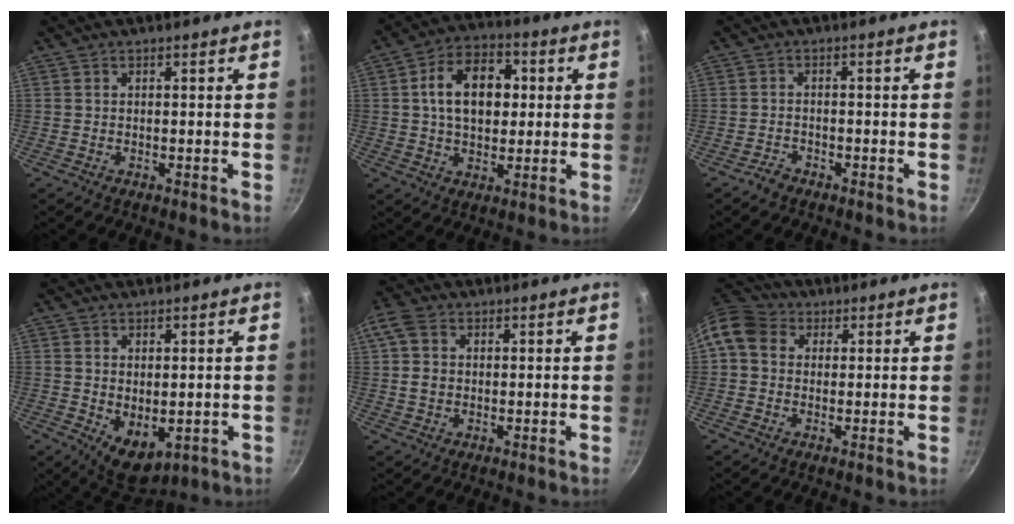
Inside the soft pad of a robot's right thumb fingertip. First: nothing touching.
{"total": 13.4, "force": [2.0, 9.1, 9.7], "torque": [-0.125, 0.016, 0.022]}
{"total": 2.0, "force": [-1.7, 0.9, 0.6], "torque": [-0.010, 0.020, -0.029]}
{"total": 7.0, "force": [-0.4, 4.4, 5.4], "torque": [-0.063, -0.018, 0.011]}
{"total": 5.6, "force": [1.0, 4.4, 3.4], "torque": [-0.062, 0.000, 0.008]}
{"total": 8.5, "force": [2.1, 7.0, 4.3], "torque": [-0.063, 0.012, 0.019]}